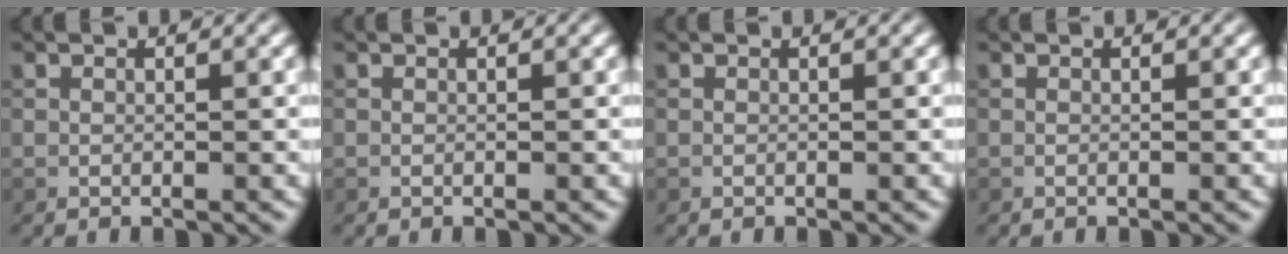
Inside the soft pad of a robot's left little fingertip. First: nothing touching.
{"total": 0.0}
{"total": 0.0}
{"total": 0.0}